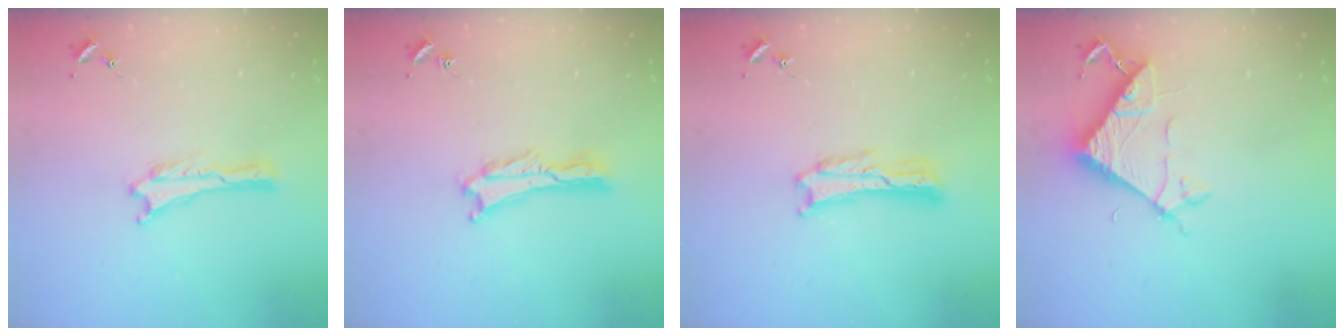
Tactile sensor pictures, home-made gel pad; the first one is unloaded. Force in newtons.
{"total": 1.4, "press": 1.4, "slide": 0.3}
{"total": 2.4, "press": 2.4, "slide": 0.3}
{"total": 6.9, "press": 6.9, "slide": 0.4}